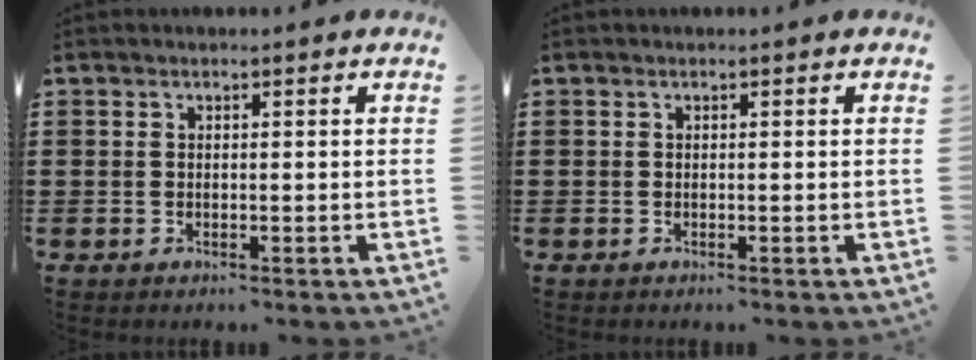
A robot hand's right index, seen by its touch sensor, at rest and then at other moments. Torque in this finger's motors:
{"motor_torque": [0.18, 0.45, 0.09, 0.00]}